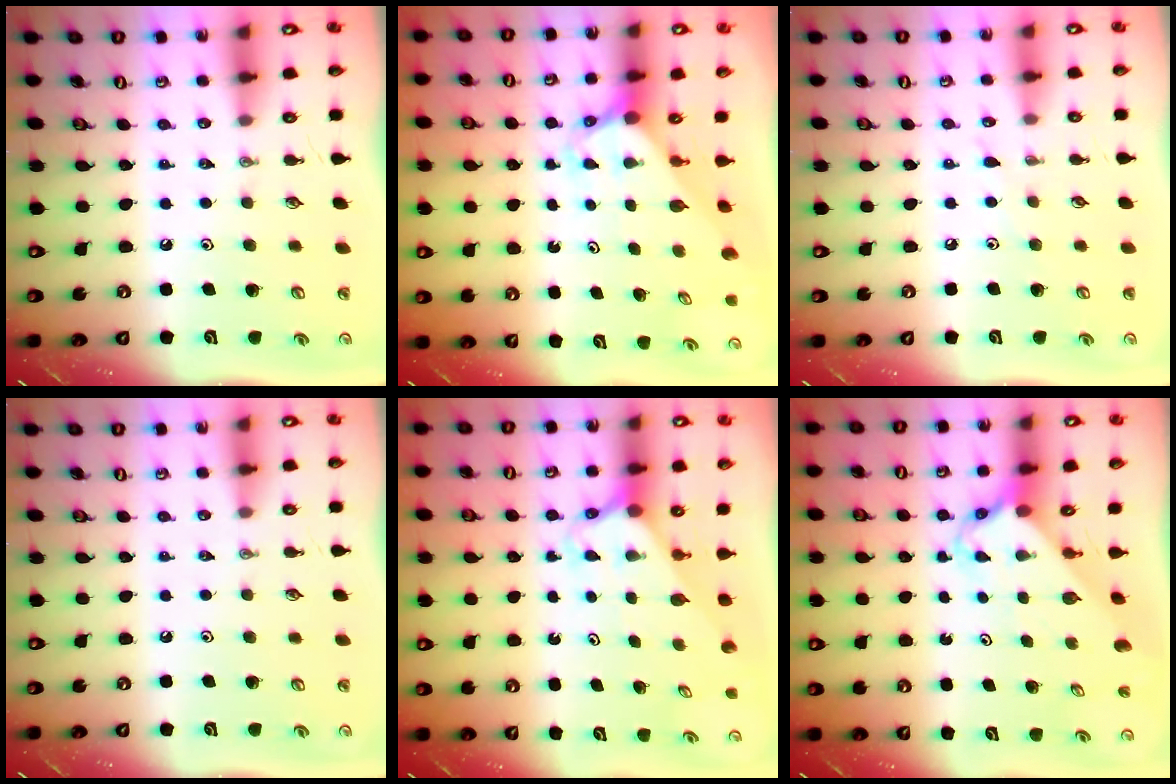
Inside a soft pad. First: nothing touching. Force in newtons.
{"total": 3.3, "press": 3.3, "slide": 0.2}
{"total": 3.0, "press": 3.0, "slide": 0.4}
{"total": 0.0}
{"total": 2.4, "press": 2.4, "slide": 0.2}
{"total": 2.6, "press": 2.6, "slide": 0.2}